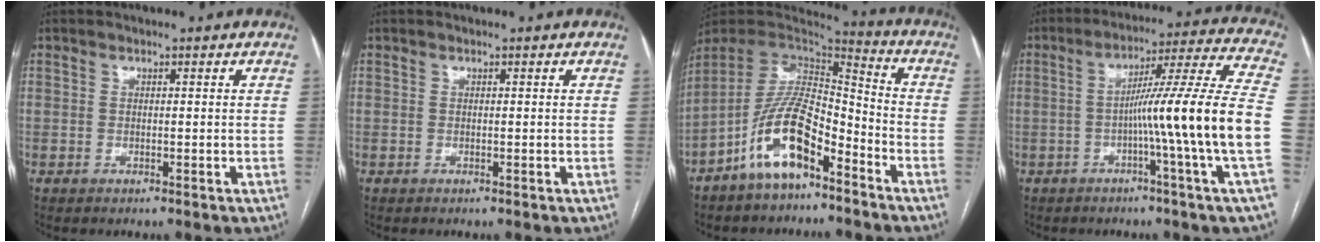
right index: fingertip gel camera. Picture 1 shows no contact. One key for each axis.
{"total": 0.0}
{"total": 12.9, "fx": -7.4, "fy": 4.7, "fz": 9.5, "tx": -0.187, "ty": 0.015, "tz": -0.136}
{"total": 16.2, "fx": -3.4, "fy": -2.9, "fz": 15.6, "tx": -0.229, "ty": 0.004, "tz": -0.063}